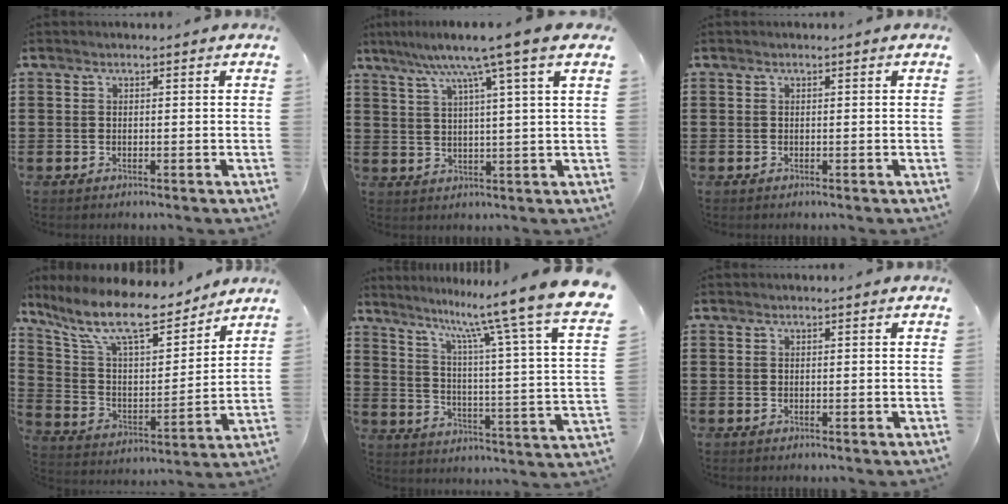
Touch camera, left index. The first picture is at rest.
{"total": 8.1, "force": [5.1, -0.8, 6.2], "torque": [-0.129, -0.017, 0.079]}
{"total": 0.0}
{"total": 12.0, "force": [9.8, 2.5, 6.5], "torque": [-0.167, -0.053, 0.171]}
{"total": 10.1, "force": [8.3, -1.4, 5.7], "torque": [-0.119, -0.078, 0.121]}
{"total": 0.0}